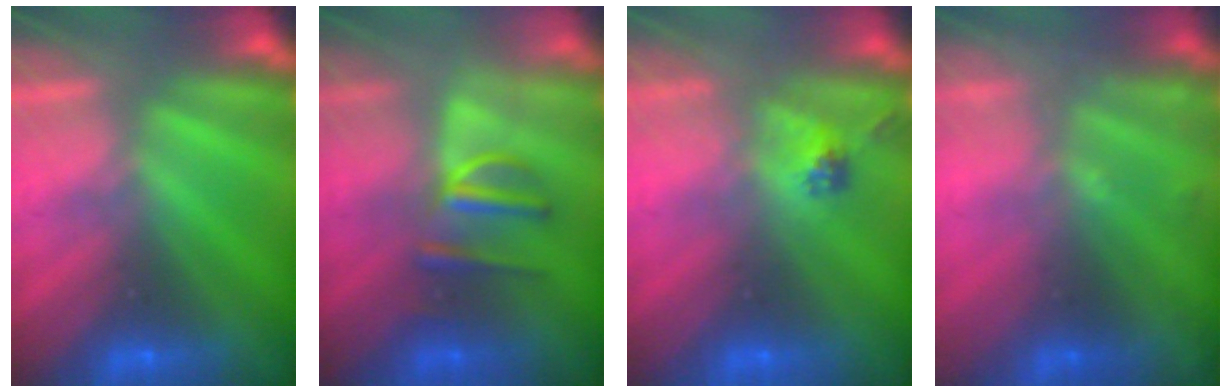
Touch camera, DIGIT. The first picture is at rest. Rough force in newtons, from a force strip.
{"total": 2.9}
{"total": 2.3}
{"total": 1.8}